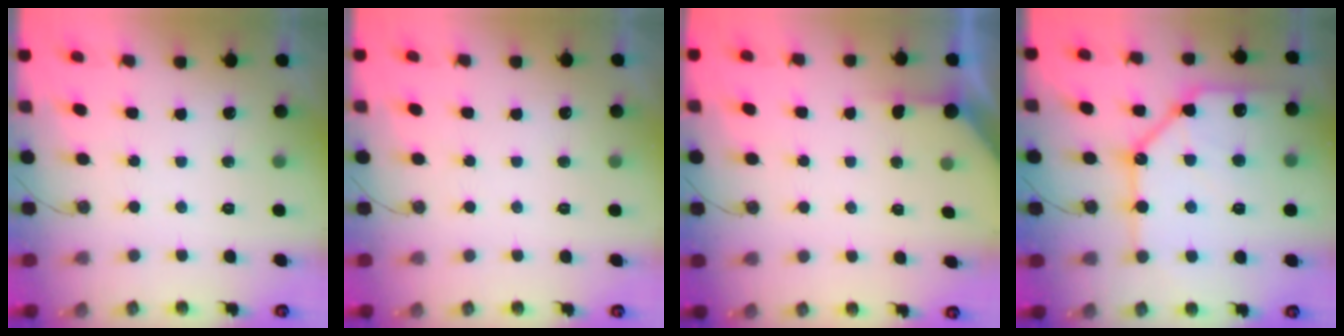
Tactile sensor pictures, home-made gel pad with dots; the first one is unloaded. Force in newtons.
{"total": 0.0}
{"total": 2.4, "press": 2.4, "slide": 0.3}
{"total": 19.4, "press": 19.3, "slide": 1.9}